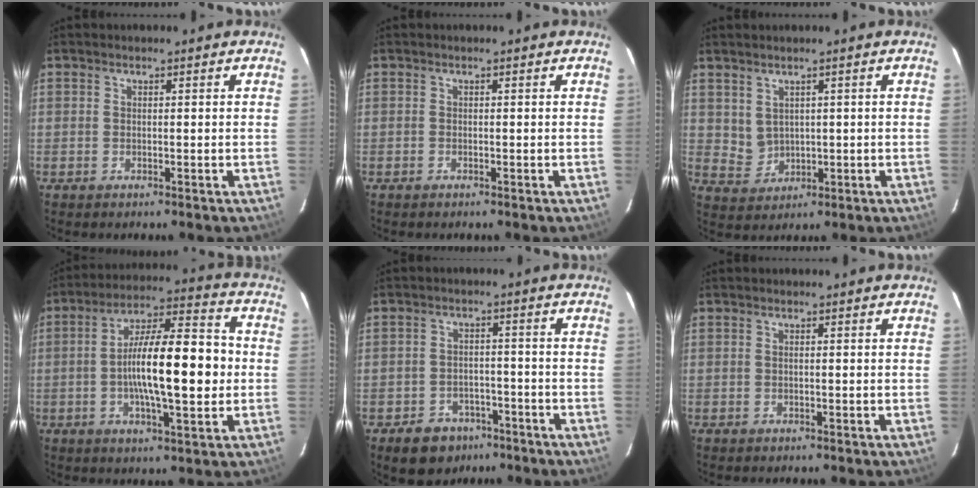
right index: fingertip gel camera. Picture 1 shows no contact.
{"total": 0.0}
{"total": 3.8, "force": [2.0, 2.9, 1.3], "torque": [-0.025, 0.001, 0.055]}
{"total": 16.2, "force": [-1.3, 4.4, 15.5], "torque": [-0.261, 0.017, -0.023]}
{"total": 8.6, "force": [-5.5, 6.2, 2.4], "torque": [-0.061, 0.020, -0.064]}
{"total": 0.0}